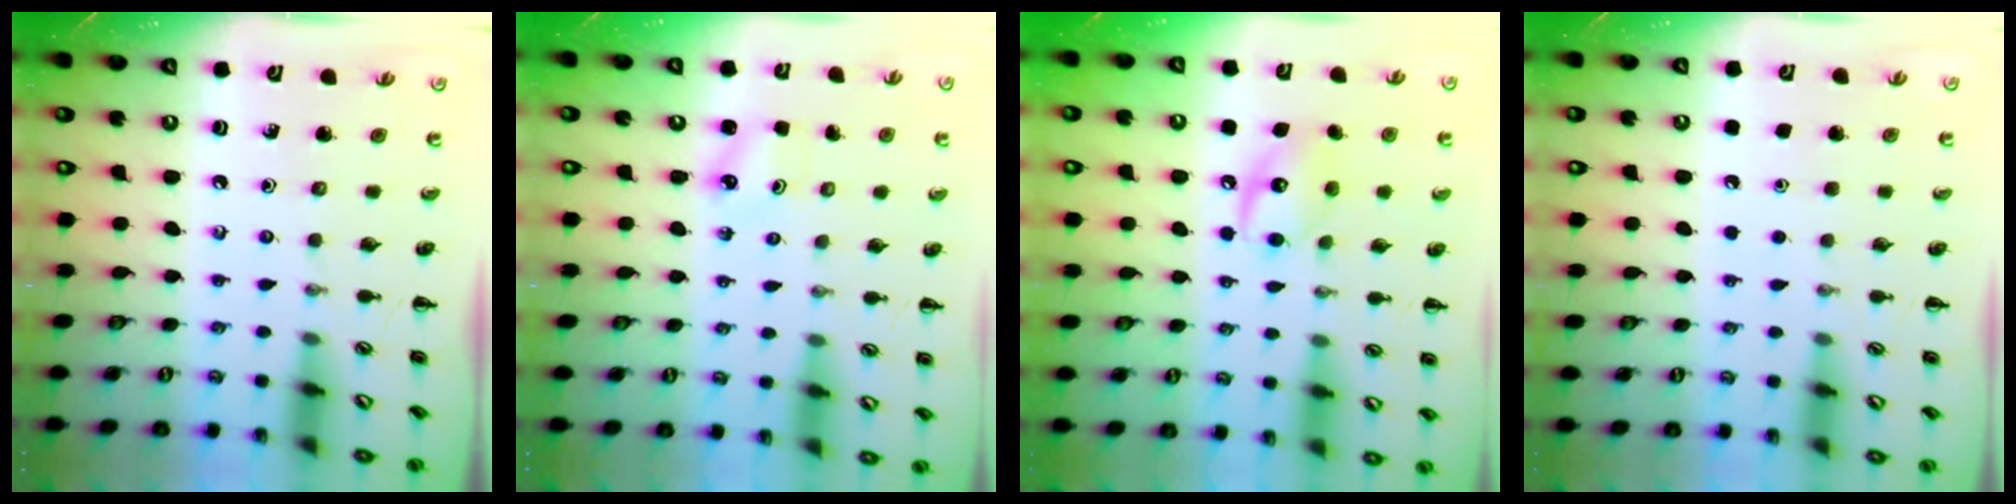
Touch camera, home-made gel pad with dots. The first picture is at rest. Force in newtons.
{"total": 1.8, "press": 1.7, "slide": 0.5}
{"total": 9.7, "press": 9.7, "slide": 0.7}
{"total": 1.7, "press": 1.7, "slide": 0.1}